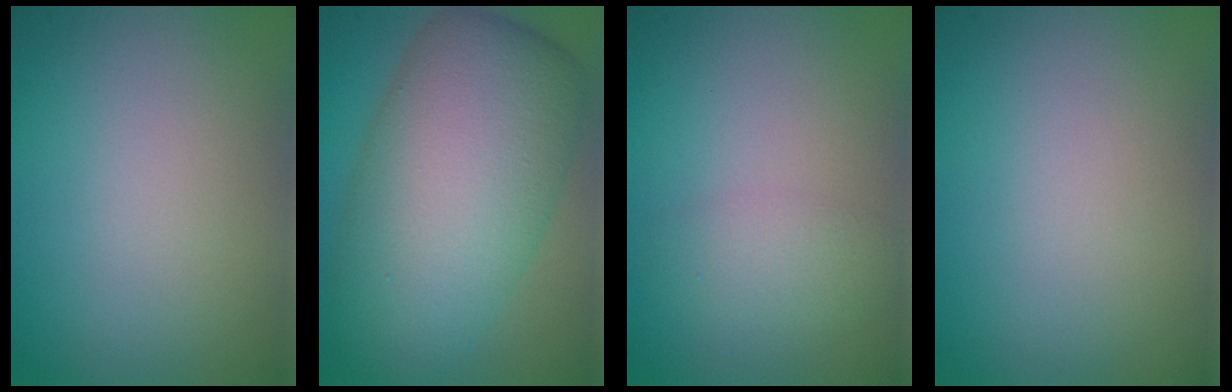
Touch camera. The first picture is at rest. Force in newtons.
{"total": 11.1, "press": 11.1, "slide": 0.6}
{"total": 1.9, "press": 1.9, "slide": 0.1}
{"total": 0.0}